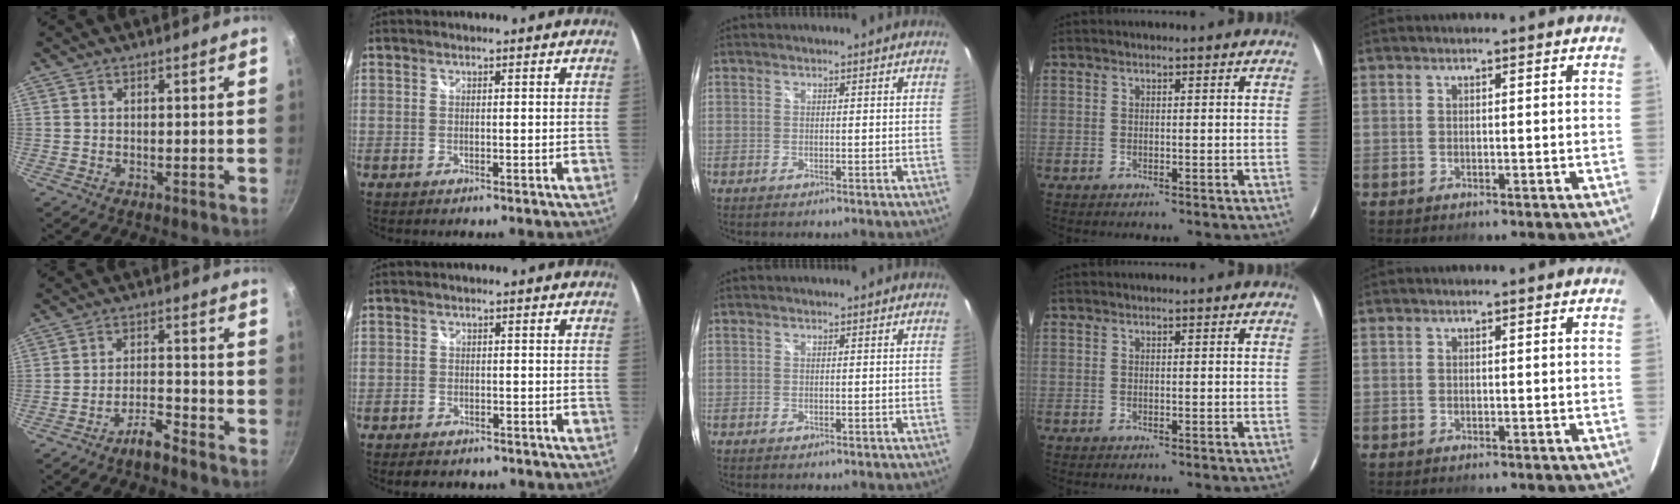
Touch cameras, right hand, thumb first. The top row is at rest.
{"thumb": {"total": 5.1, "force": [-4.2, 1.1, 2.6], "torque": [-0.051, 0.036, -0.073]}, "index": {"total": 4.3, "force": [-3.5, 2.1, 1.4], "torque": [-0.039, -0.007, -0.053]}}